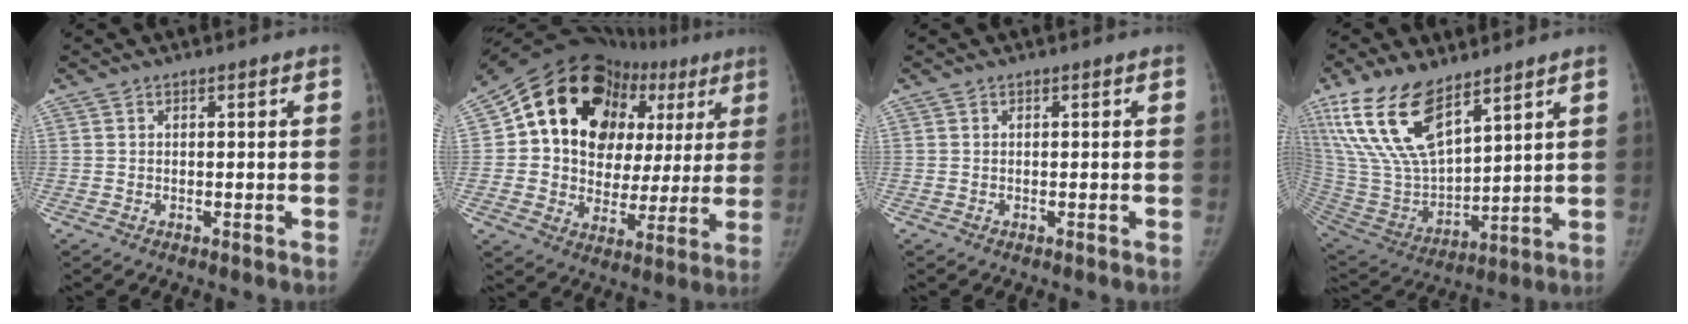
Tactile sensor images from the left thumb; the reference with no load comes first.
{"total": 24.7, "force": [8.0, 18.1, 14.8], "torque": [-0.166, 0.037, 0.131]}
{"total": 0.0}
{"total": 19.7, "force": [12.5, 8.3, 12.8], "torque": [-0.239, -0.055, 0.256]}